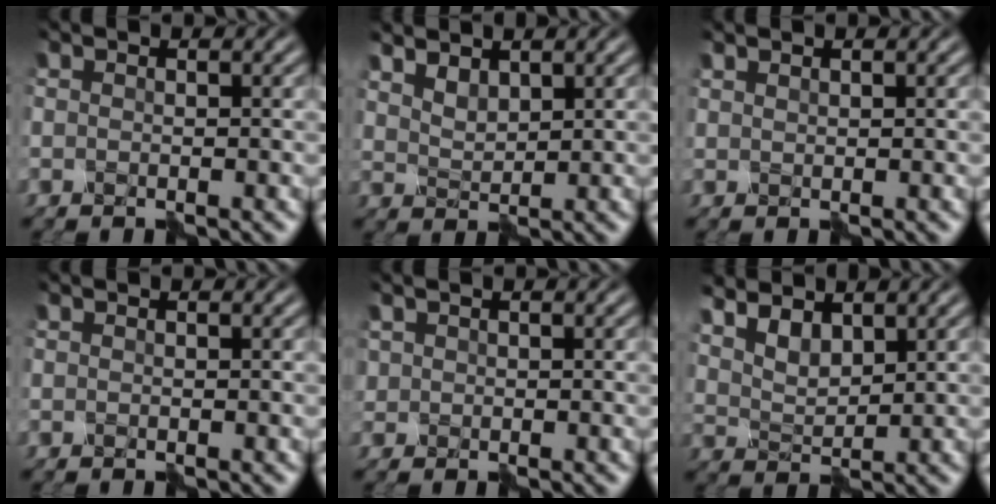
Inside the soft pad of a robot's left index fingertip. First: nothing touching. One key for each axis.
{"total": 2.1, "fx": 1.9, "fy": 0.7, "fz": 0.6, "tx": -0.012, "ty": -0.001, "tz": 0.040}
{"total": 0.9, "fx": 0.9, "fy": 0.0, "fz": -0.1, "tx": -0.001, "ty": 0.000, "tz": 0.015}
{"total": 0.0}
{"total": 0.9, "fx": 0.5, "fy": 0.6, "fz": -0.3, "tx": 0.009, "ty": -0.002, "tz": 0.006}
{"total": 3.1, "fx": 2.5, "fy": 1.2, "fz": 1.3, "tx": -0.030, "ty": 0.000, "tz": 0.049}